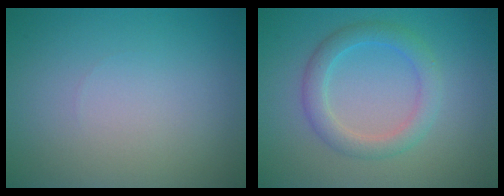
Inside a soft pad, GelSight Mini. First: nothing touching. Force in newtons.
{"total": 3.1, "press": 3.1, "slide": 0.1}